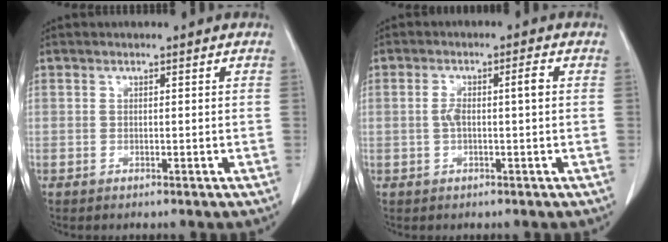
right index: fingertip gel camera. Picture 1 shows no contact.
{"total": 3.9, "force": [0.1, 0.6, 3.9], "torque": [-0.078, 0.016, 0.005]}